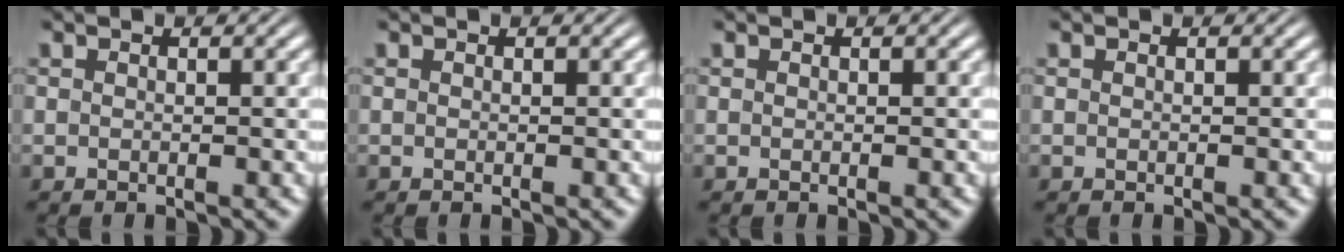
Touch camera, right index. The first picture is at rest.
{"total": 0.0}
{"total": 0.0}
{"total": 0.0}